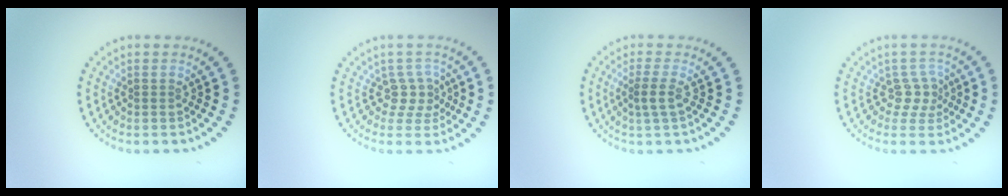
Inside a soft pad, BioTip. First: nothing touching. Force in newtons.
{"total": 2.2, "press": 1.6, "slide": 1.5}
{"total": 1.7, "press": 1.4, "slide": 1.0}
{"total": 2.1, "press": 1.4, "slide": 1.5}